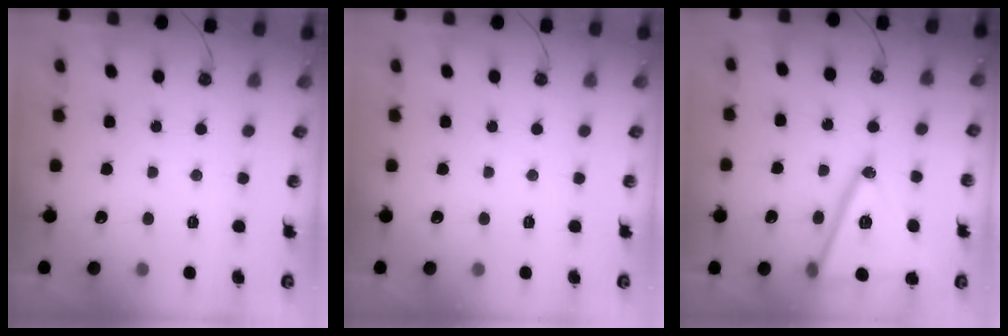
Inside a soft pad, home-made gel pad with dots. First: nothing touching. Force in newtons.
{"total": 0.0}
{"total": 20.3, "press": 20.1, "slide": 3.4}